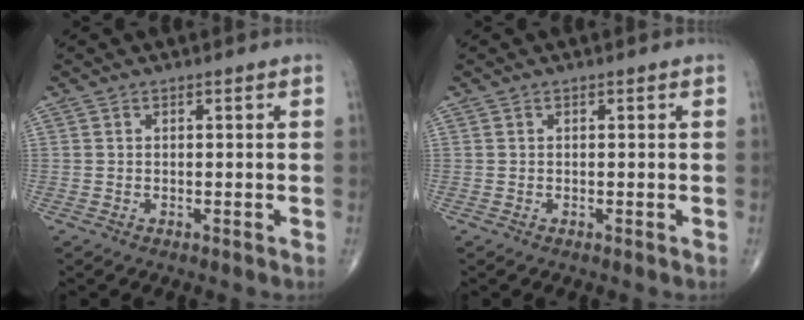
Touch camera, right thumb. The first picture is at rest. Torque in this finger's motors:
{"motor_torque": [-0.02, -0.03, -0.07, -0.19, 0.01]}